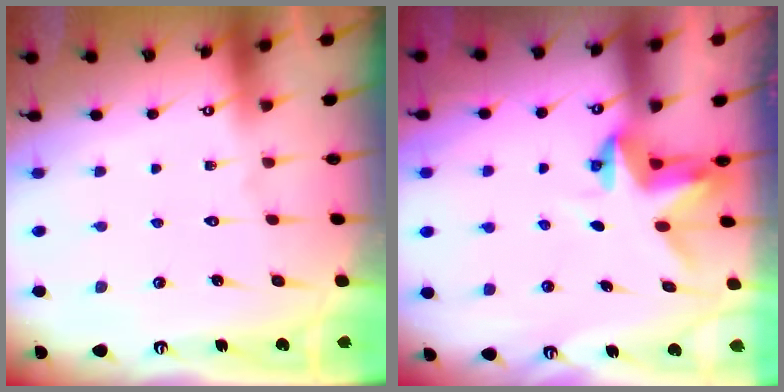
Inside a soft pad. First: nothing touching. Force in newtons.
{"total": 3.4, "press": 3.4, "slide": 0.0}